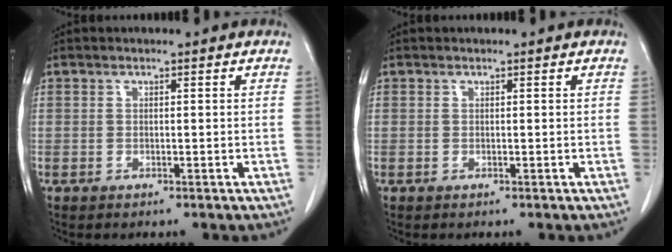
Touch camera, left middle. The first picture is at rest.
{"total": 0.0}